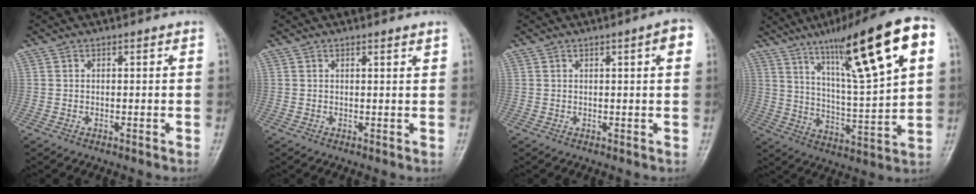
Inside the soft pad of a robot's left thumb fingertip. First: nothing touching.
{"total": 1.0, "force": [0.7, -0.1, 0.7], "torque": [-0.010, -0.004, 0.010]}
{"total": 3.4, "force": [1.2, 0.4, 3.2], "torque": [-0.039, 0.002, 0.015]}
{"total": 22.4, "force": [10.4, 3.8, 19.5], "torque": [-0.289, -0.015, 0.171]}